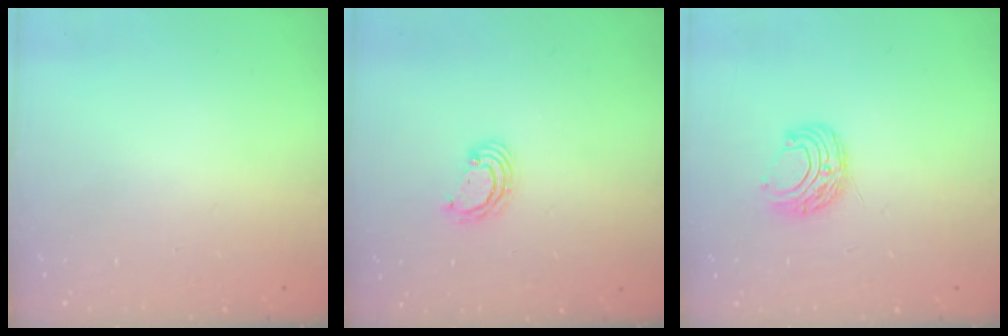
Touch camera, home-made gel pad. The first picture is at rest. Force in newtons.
{"total": 3.8, "press": 3.8, "slide": 0.3}
{"total": 7.5, "press": 7.4, "slide": 0.6}